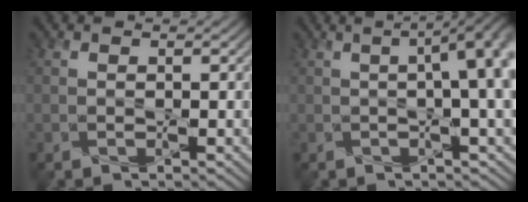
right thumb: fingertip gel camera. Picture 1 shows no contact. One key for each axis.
{"total": 10.1, "fx": 1.0, "fy": 3.1, "fz": 9.6, "tx": -0.131, "ty": 0.015, "tz": 0.005}